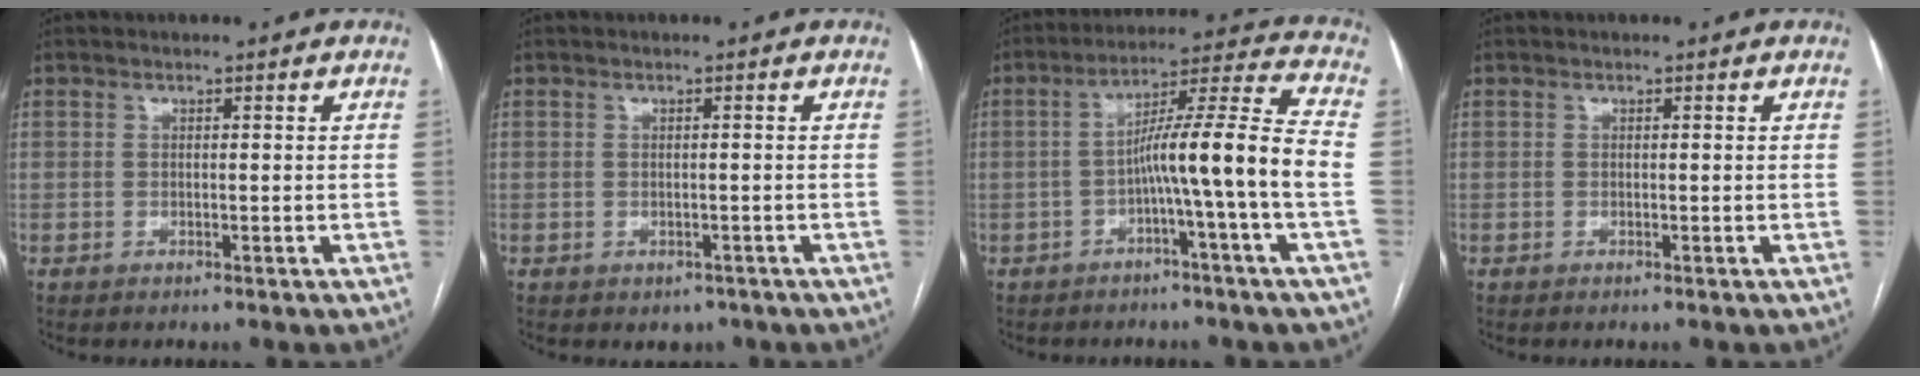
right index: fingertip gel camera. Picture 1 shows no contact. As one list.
[{"total": 2.1, "force": [-1.2, 1.5, 0.7], "torque": [-0.008, 0.003, -0.006]}, {"total": 11.8, "force": [-2.7, -2.0, 11.3], "torque": [-0.179, 0.025, -0.048]}, {"total": 0.0}]